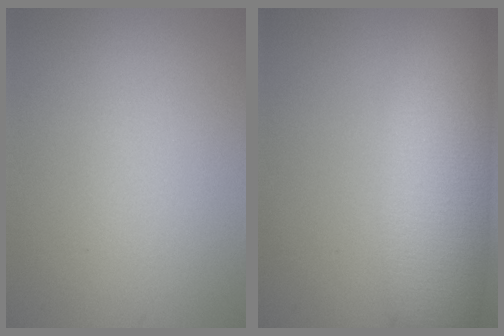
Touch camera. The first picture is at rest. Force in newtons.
{"total": 10.8, "press": 10.8, "slide": 1.0}